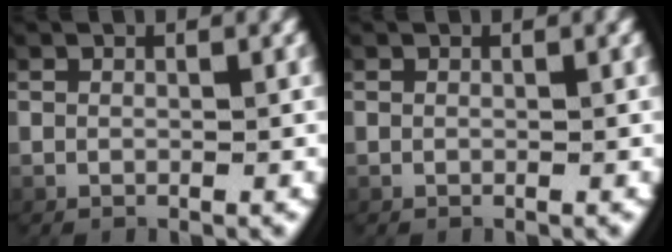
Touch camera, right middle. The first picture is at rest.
{"total": 0.0}